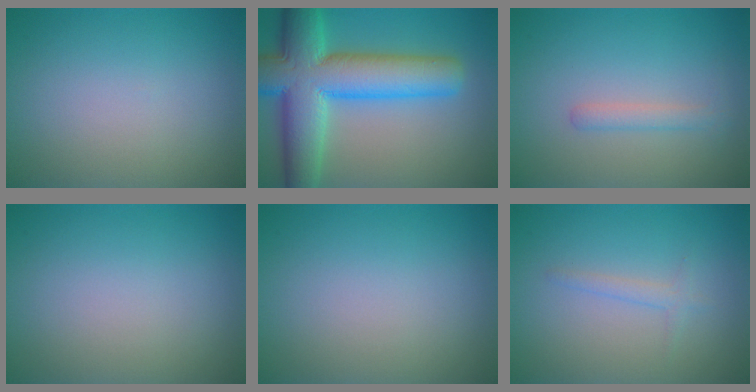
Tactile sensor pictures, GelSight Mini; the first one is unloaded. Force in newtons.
{"total": 11.9, "press": 11.9, "slide": 0.3}
{"total": 1.4, "press": 1.4, "slide": 0.0}
{"total": 0.0}
{"total": 0.0}
{"total": 1.1, "press": 1.1, "slide": 0.1}